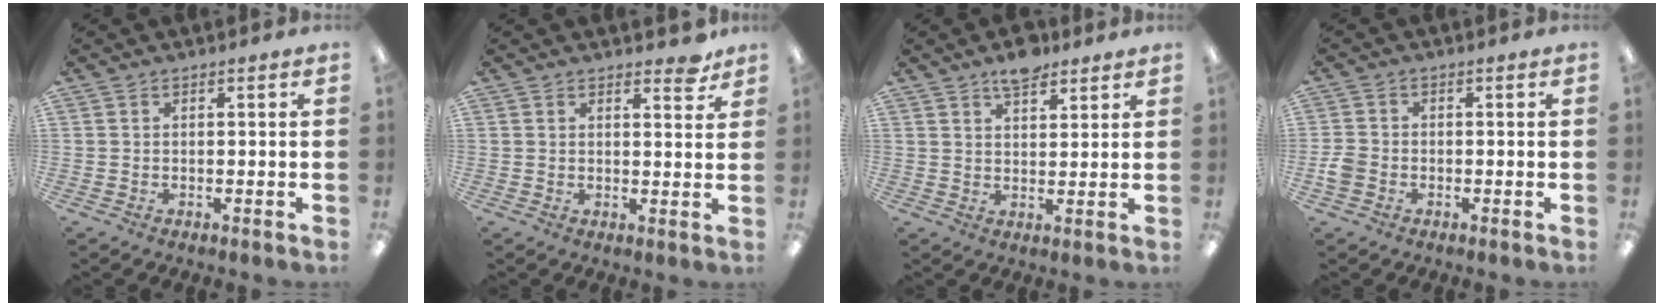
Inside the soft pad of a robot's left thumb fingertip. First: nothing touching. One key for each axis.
{"total": 4.3, "fx": 3.5, "fy": 1.7, "fz": 1.9, "tx": -0.012, "ty": -0.020, "tz": 0.058}
{"total": 5.6, "fx": 4.5, "fy": 2.4, "fz": 2.5, "tx": -0.033, "ty": -0.022, "tz": 0.079}
{"total": 3.1, "fx": -1.1, "fy": 2.5, "fz": 1.6, "tx": -0.024, "ty": 0.009, "tz": -0.018}